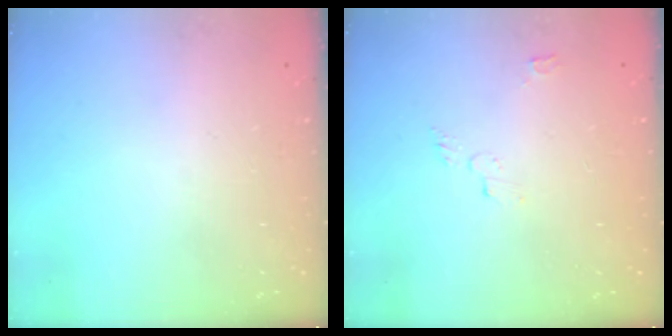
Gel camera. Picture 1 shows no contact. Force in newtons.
{"total": 3.5, "press": 3.5, "slide": 0.3}